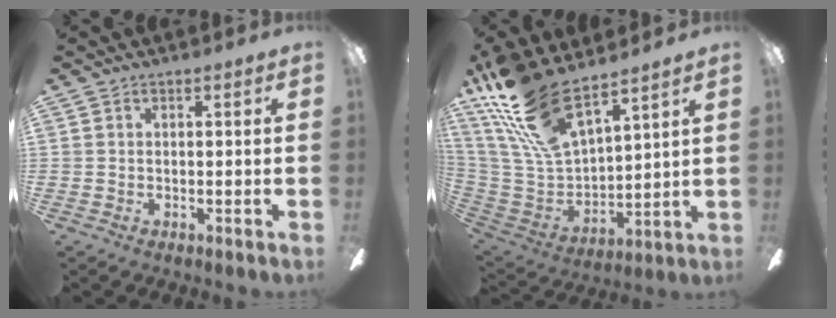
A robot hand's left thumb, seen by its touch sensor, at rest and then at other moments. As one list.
[{"total": 21.1, "force": [15.5, 7.6, 12.1], "torque": [-0.282, -0.099, 0.278]}]